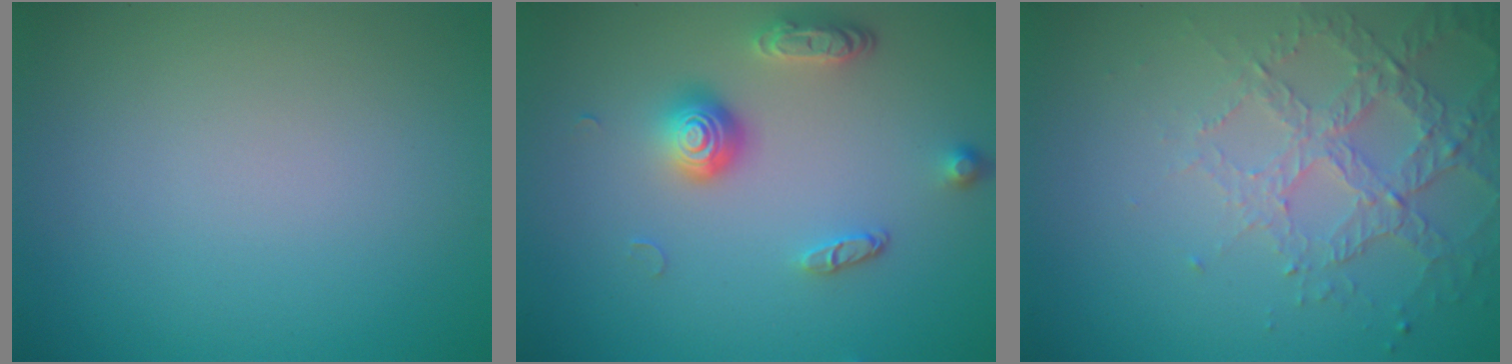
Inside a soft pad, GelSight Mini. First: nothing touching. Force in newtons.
{"total": 3.7, "press": 2.8, "slide": 2.3}
{"total": 4.2, "press": 3.2, "slide": 2.7}